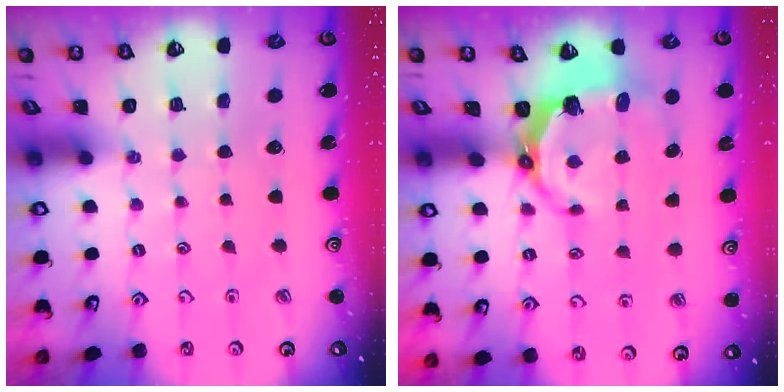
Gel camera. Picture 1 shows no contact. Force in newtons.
{"total": 6.8, "press": 5.2, "slide": 4.4}